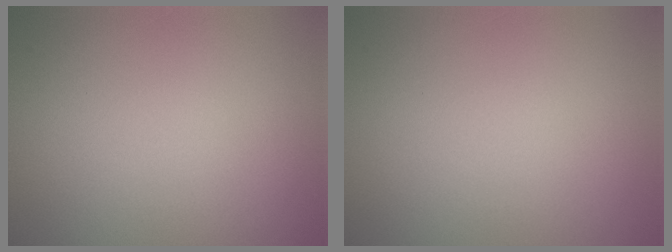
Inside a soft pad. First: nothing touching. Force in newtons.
{"total": 0.0}